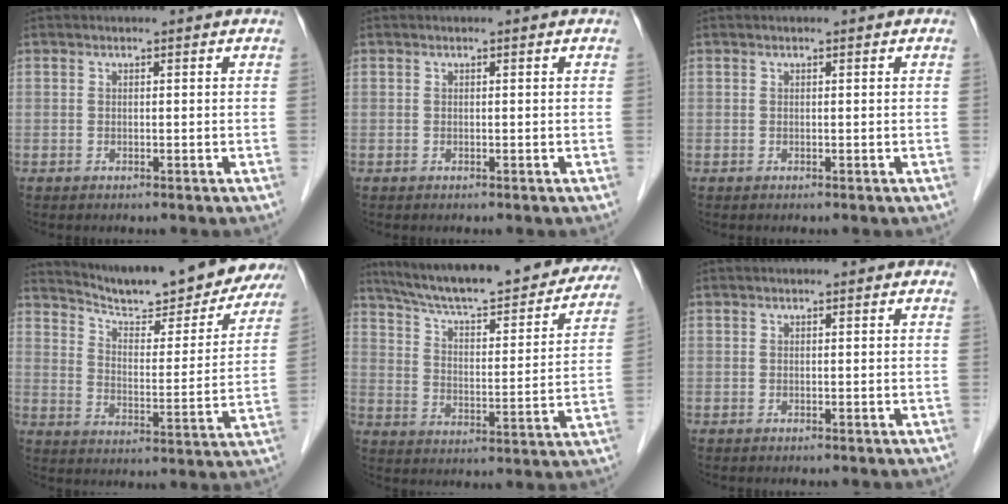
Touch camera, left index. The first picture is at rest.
{"total": 0.0}
{"total": 0.0}
{"total": 20.9, "force": [19.0, 3.6, 7.7], "torque": [-0.111, -0.022, 0.257]}
{"total": 26.3, "force": [23.1, 5.1, 11.4], "torque": [-0.179, -0.010, 0.313]}
{"total": 0.5, "force": [0.1, 0.2, 0.4], "torque": [-0.006, 0.005, 0.001]}